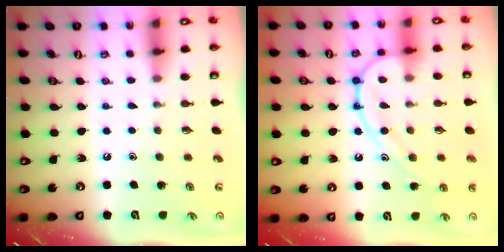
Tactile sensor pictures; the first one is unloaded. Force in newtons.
{"total": 12.6, "press": 12.6, "slide": 0.5}